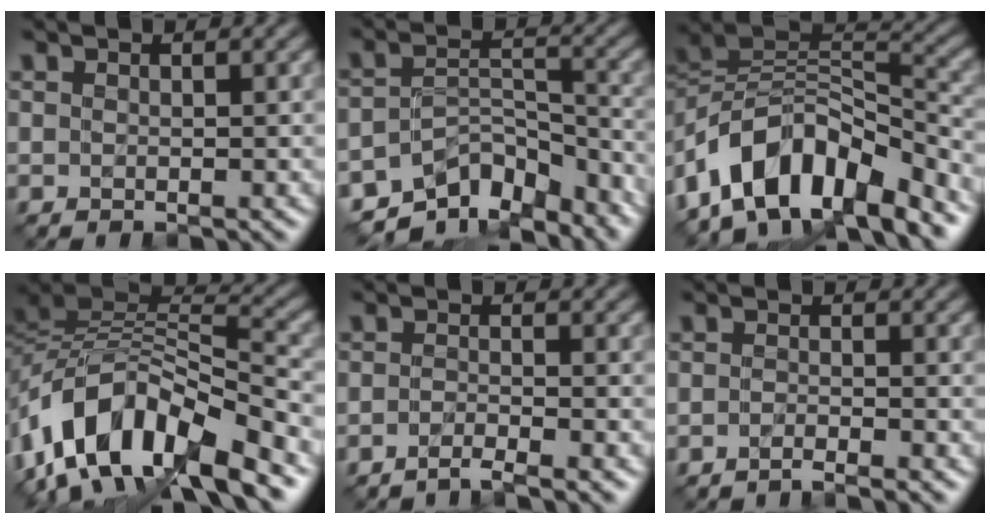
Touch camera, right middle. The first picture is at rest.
{"total": 9.2, "force": [-7.7, 3.8, 3.4], "torque": [-0.049, -0.011, -0.120]}
{"total": 10.5, "force": [-6.6, 5.1, 6.4], "torque": [-0.097, 0.011, -0.130]}
{"total": 12.1, "force": [-7.4, 5.7, 7.7], "torque": [-0.144, 0.011, -0.143]}
{"total": 2.1, "force": [-1.8, 0.2, 1.1], "torque": [-0.012, -0.007, -0.044]}
{"total": 1.6, "force": [-1.5, 0.1, 0.7], "torque": [-0.003, -0.009, -0.035]}